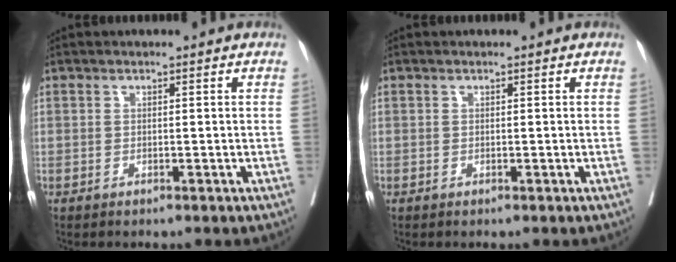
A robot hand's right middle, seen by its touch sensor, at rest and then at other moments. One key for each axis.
{"total": 0.0}